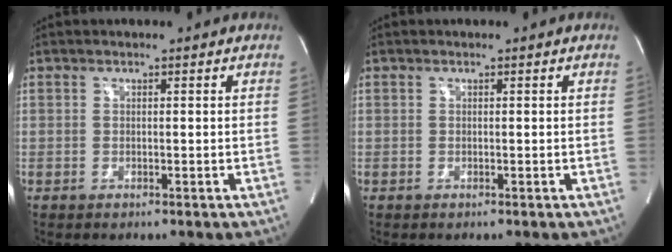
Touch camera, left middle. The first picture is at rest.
{"total": 0.0}